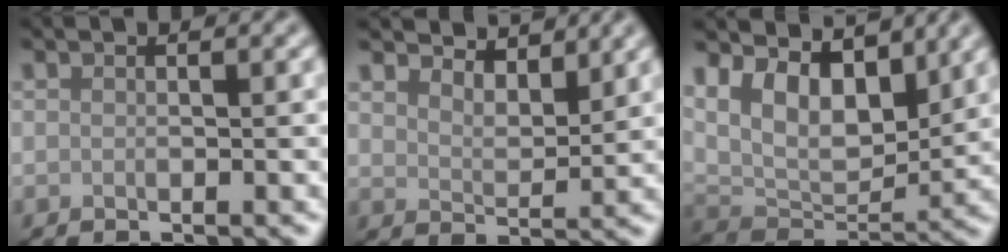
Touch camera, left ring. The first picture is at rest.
{"total": 3.9, "force": [3.7, 1.1, 0.9], "torque": [-0.027, -0.001, 0.049]}
{"total": 8.0, "force": [4.0, 4.4, 5.3], "torque": [-0.096, -0.009, 0.063]}